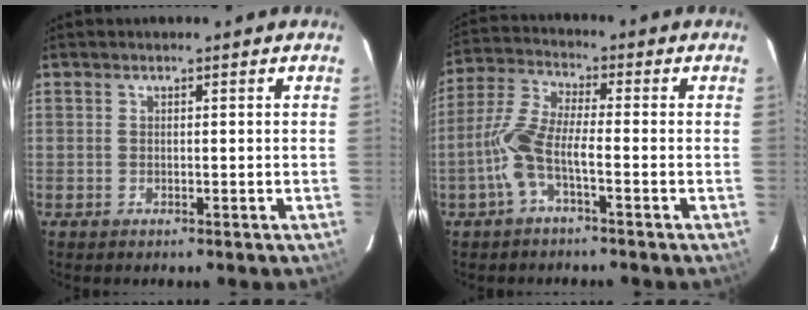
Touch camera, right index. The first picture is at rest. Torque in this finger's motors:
{"motor_torque": [0.98, -0.62, 0.69, 0.20]}